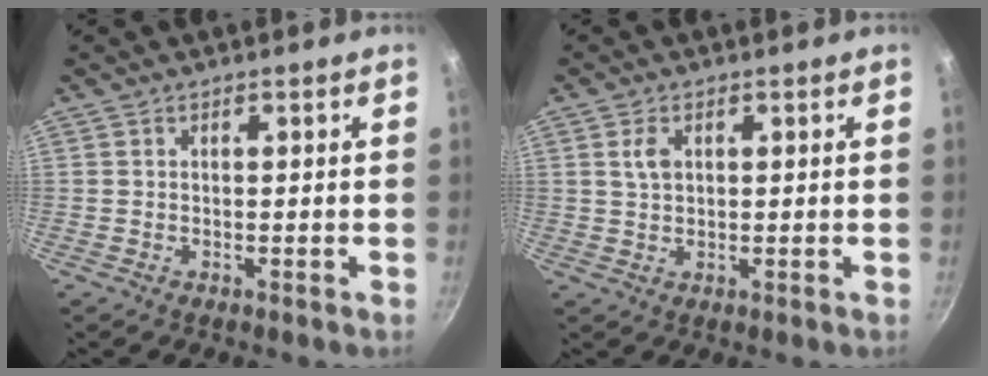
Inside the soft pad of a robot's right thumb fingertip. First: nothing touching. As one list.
[{"total": 3.1, "force": [1.0, 2.0, 2.1], "torque": [-0.034, 0.001, 0.018]}]